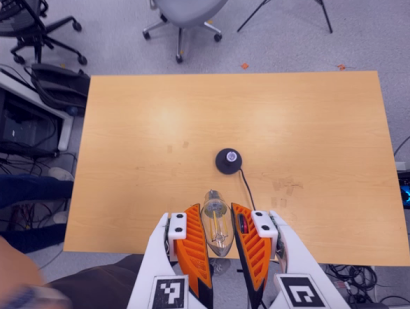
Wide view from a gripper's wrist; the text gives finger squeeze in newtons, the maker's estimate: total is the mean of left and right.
{"total": 13.7, "left": 15.6, "right": 11.8}